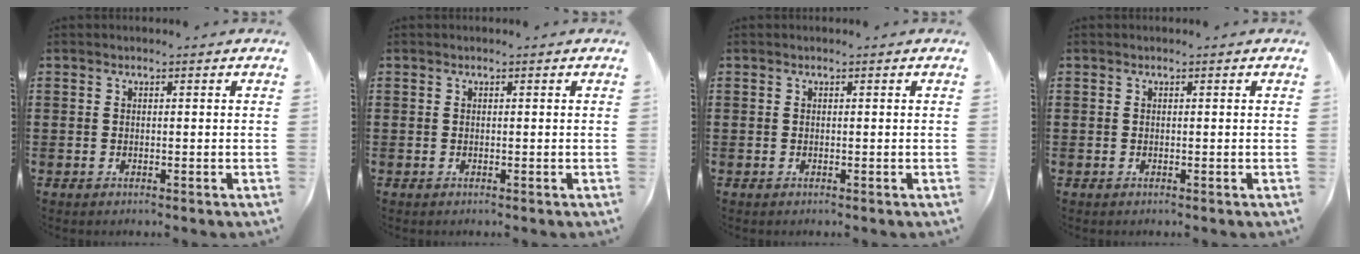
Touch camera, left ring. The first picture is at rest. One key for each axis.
{"total": 0.0}
{"total": 0.0}
{"total": 0.0}